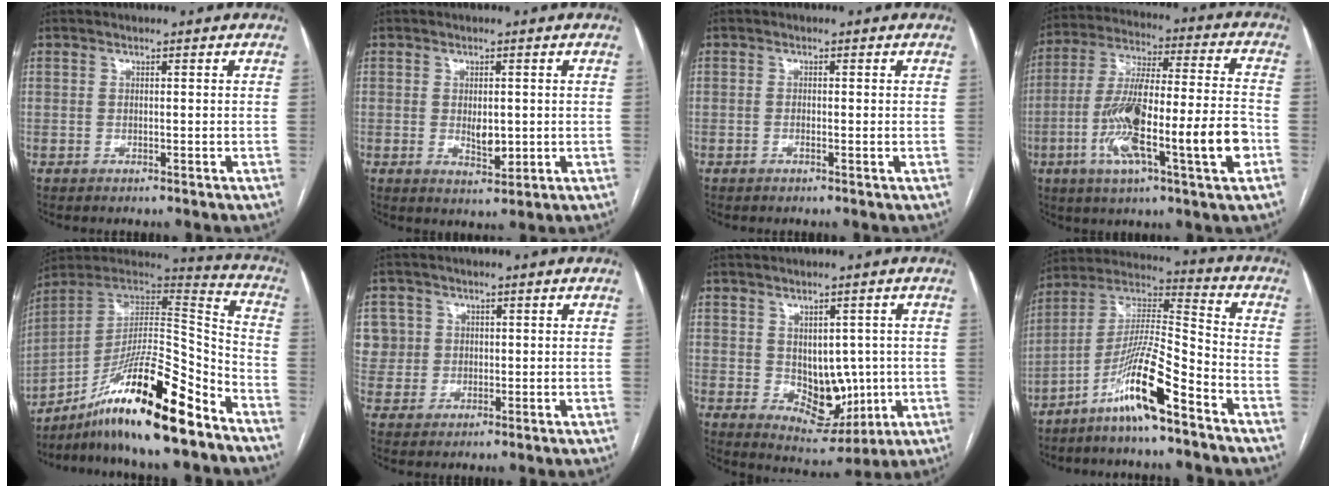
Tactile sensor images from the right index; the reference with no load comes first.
{"total": 3.6, "force": [0.0, 1.7, 3.2], "torque": [-0.052, -0.006, 0.006]}
{"total": 1.2, "force": [-0.3, 0.1, 1.1], "torque": [-0.020, 0.000, -0.005]}
{"total": 19.5, "force": [-6.0, 1.8, 18.5], "torque": [-0.320, -0.001, -0.100]}
{"total": 22.4, "force": [-15.2, 1.4, 16.4], "torque": [-0.272, 0.003, -0.260]}
{"total": 6.6, "force": [2.0, 6.3, 0.2], "torque": [0.000, 0.021, 0.049]}
{"total": 8.5, "force": [-0.2, 5.5, 6.4], "torque": [-0.087, 0.001, 0.020]}
{"total": 12.7, "force": [-8.0, 0.4, 9.9], "torque": [-0.196, 0.001, -0.155]}